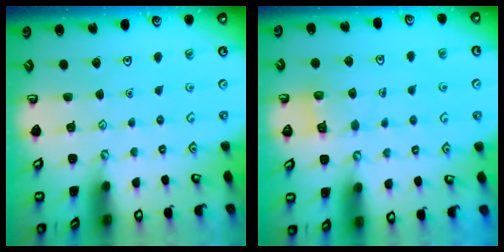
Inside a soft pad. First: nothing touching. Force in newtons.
{"total": 5.1, "press": 5.1, "slide": 0.6}